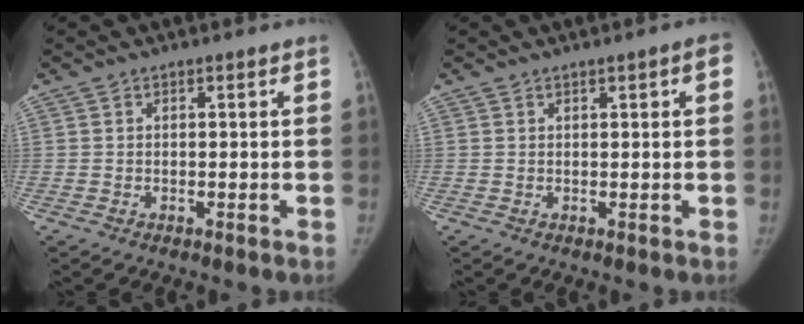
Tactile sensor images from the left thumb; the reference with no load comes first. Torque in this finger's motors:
{"motor_torque": [-0.11, -0.22, 0.42, 0.41, 0.01]}